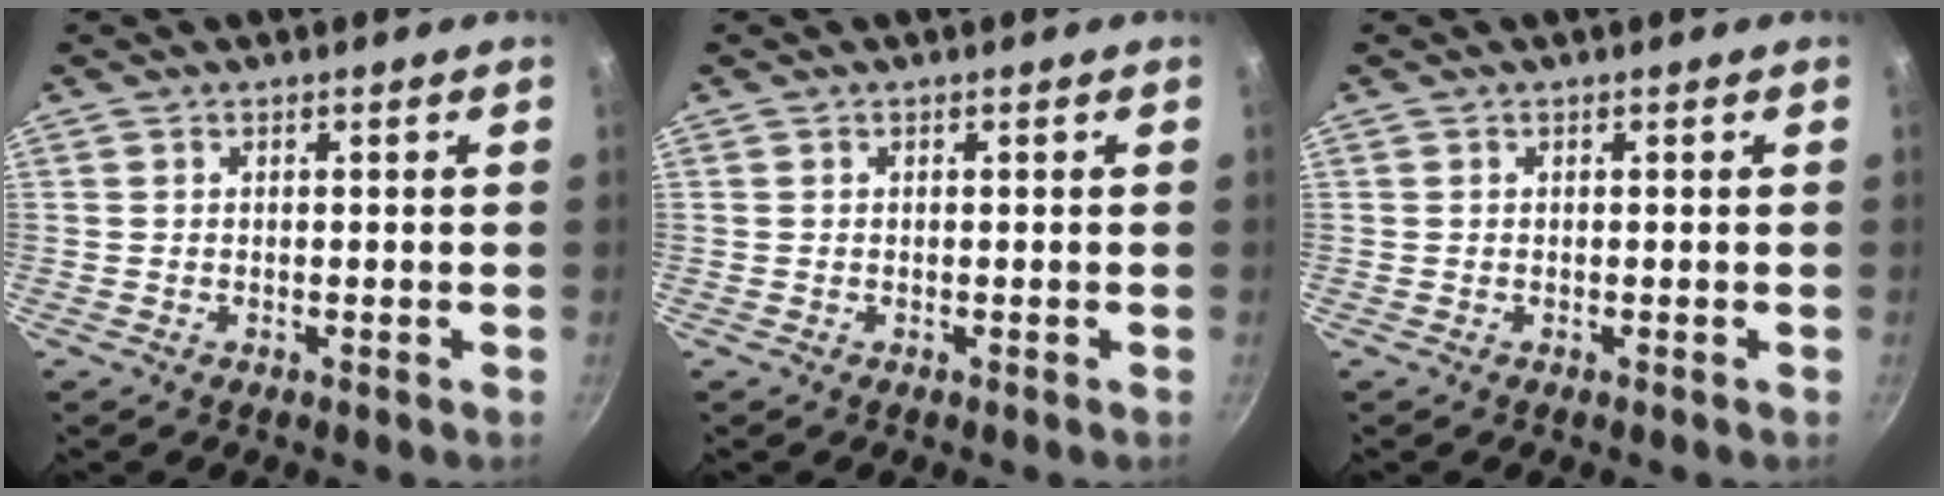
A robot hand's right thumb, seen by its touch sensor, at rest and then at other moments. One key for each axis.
{"total": 0.0}
{"total": 0.0}